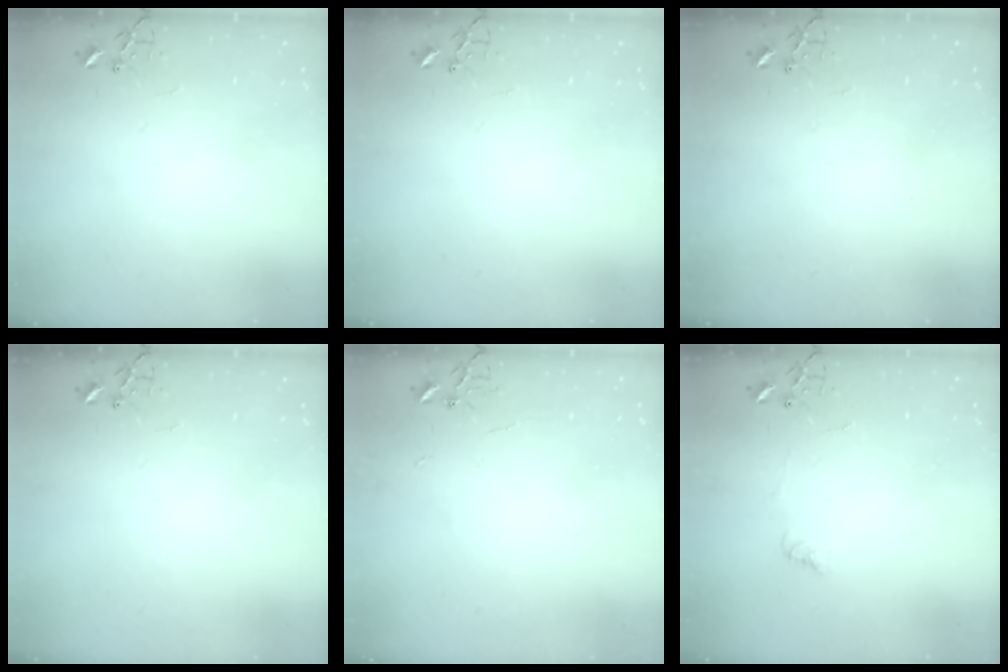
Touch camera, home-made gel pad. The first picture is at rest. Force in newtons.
{"total": 0.0}
{"total": 0.0}
{"total": 0.0}
{"total": 2.2, "press": 2.2, "slide": 0.3}
{"total": 4.9, "press": 4.9, "slide": 0.7}